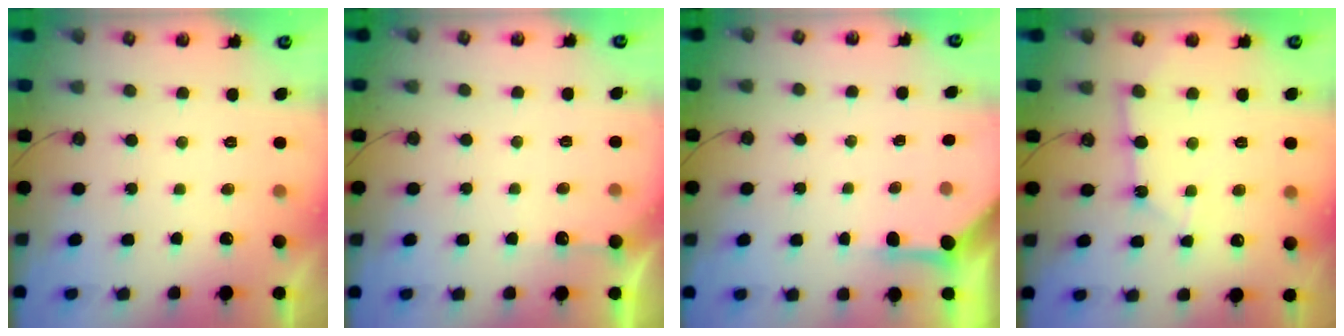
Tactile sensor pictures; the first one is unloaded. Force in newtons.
{"total": 4.1, "press": 4.1, "slide": 0.5}
{"total": 3.9, "press": 3.9, "slide": 0.4}
{"total": 3.8, "press": 3.8, "slide": 0.3}